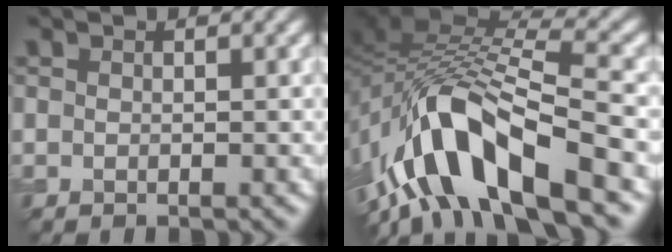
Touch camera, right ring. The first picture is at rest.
{"total": 11.7, "force": [-6.8, 4.2, 8.6], "torque": [-0.159, 0.021, -0.120]}